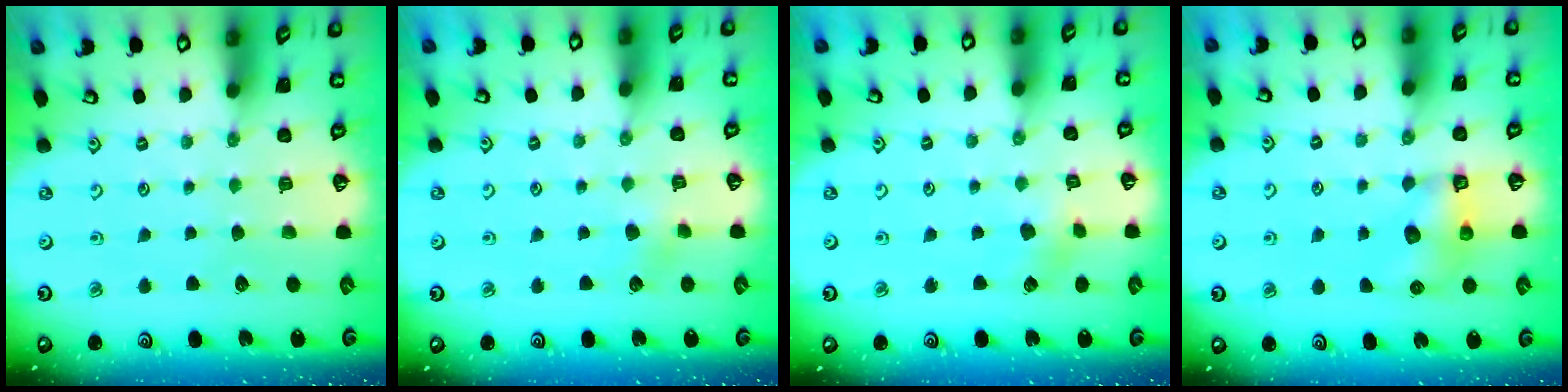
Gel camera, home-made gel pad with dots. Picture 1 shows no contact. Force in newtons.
{"total": 2.2, "press": 2.2, "slide": 0.3}
{"total": 3.2, "press": 3.2, "slide": 0.4}
{"total": 7.2, "press": 7.2, "slide": 0.2}